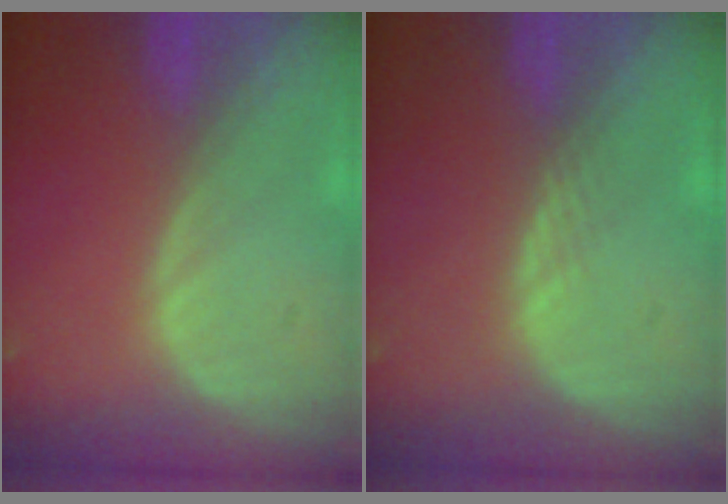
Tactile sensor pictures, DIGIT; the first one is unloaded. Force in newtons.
{"total": 1.0, "press": 0.8, "slide": 0.5}